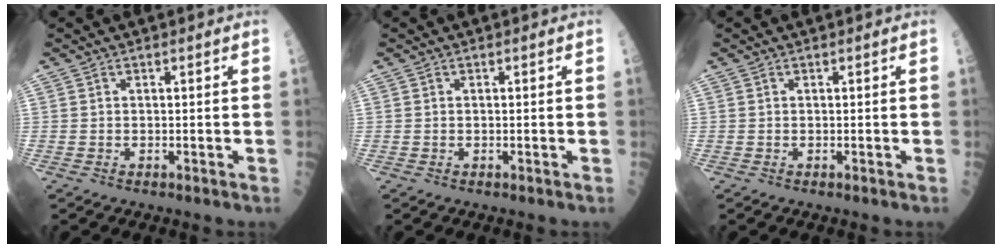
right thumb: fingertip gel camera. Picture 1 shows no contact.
{"total": 0.0}
{"total": 0.0}